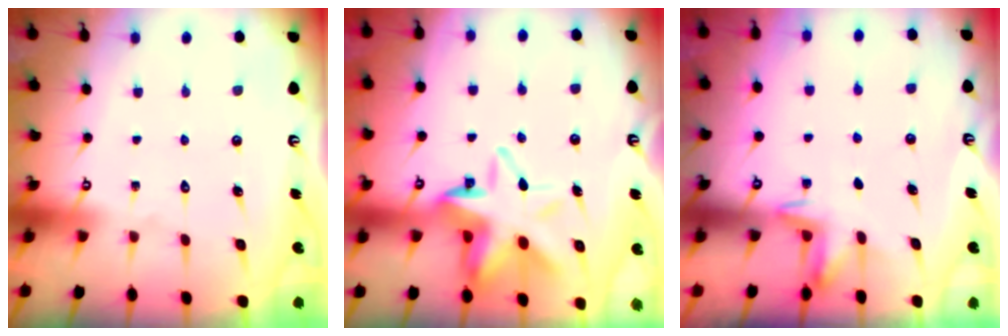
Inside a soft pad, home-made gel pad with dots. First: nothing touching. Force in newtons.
{"total": 12.9, "press": 12.5, "slide": 3.1}
{"total": 4.6, "press": 4.6, "slide": 0.6}